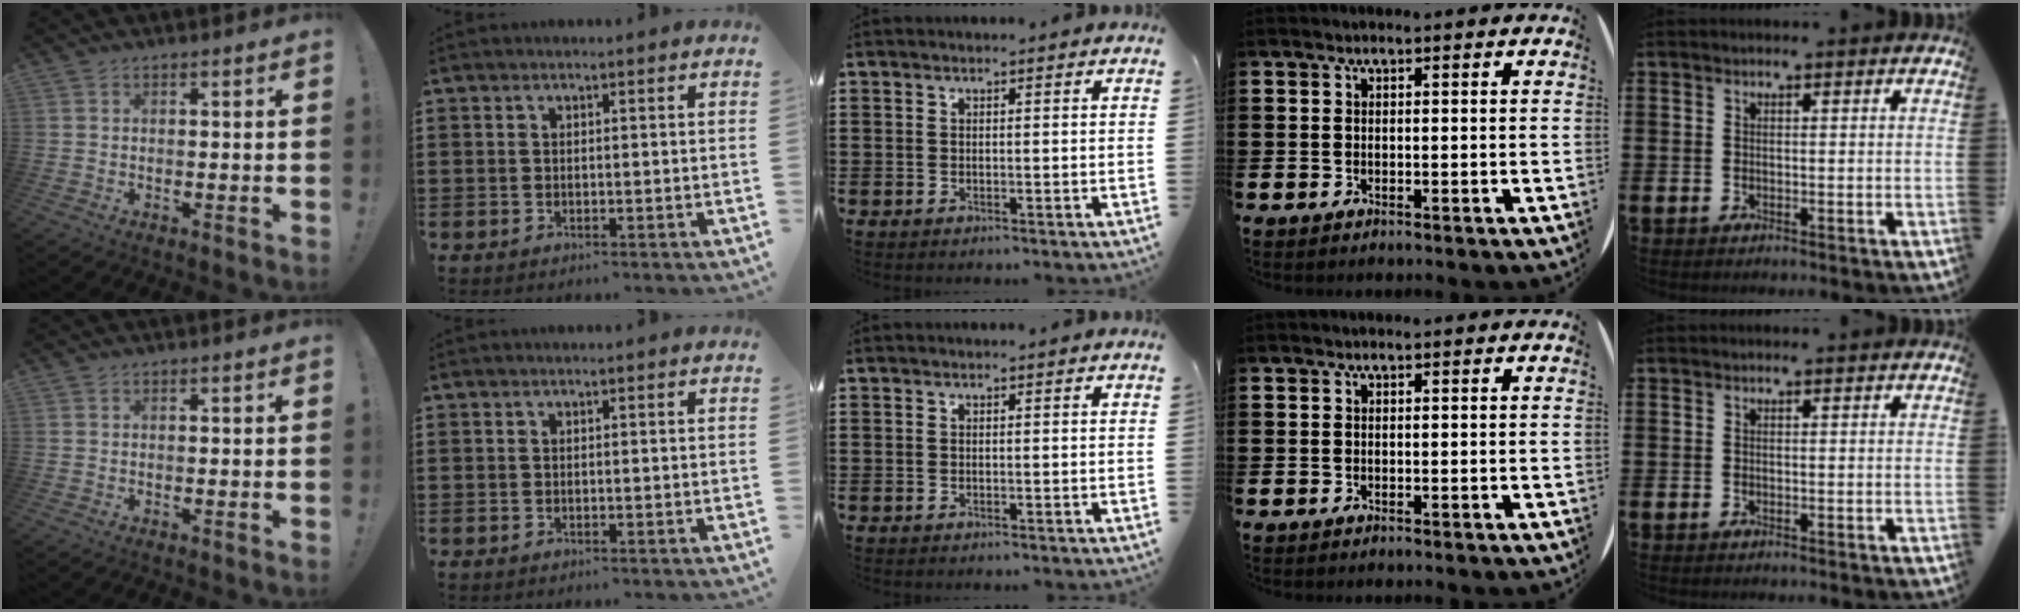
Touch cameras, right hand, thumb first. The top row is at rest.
{}